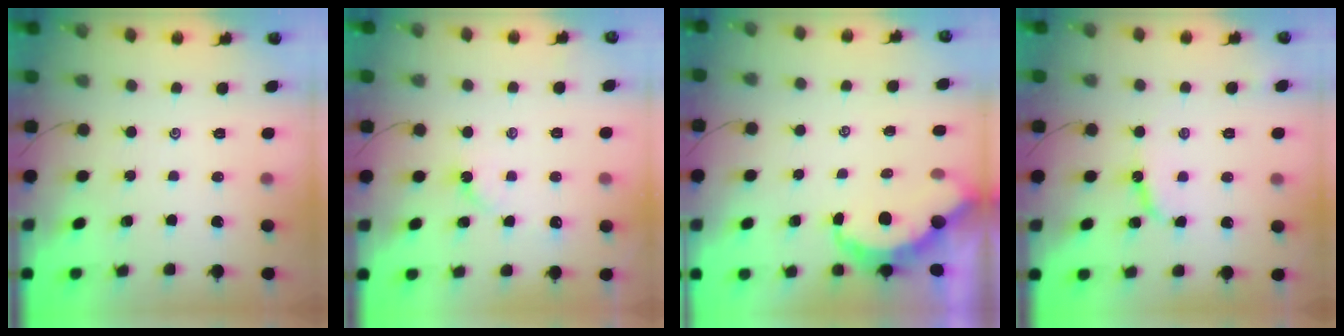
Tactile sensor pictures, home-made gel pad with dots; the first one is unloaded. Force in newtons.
{"total": 2.2, "press": 2.2, "slide": 0.4}
{"total": 5.8, "press": 5.8, "slide": 0.4}
{"total": 7.1, "press": 7.1, "slide": 0.6}